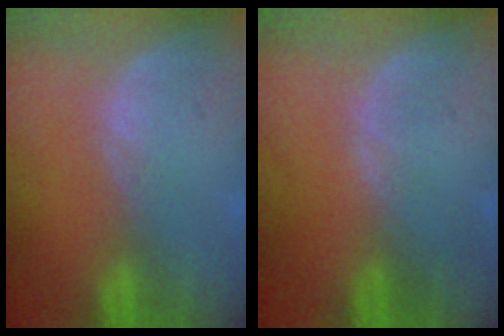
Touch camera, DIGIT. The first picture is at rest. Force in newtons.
{"total": 0.0}